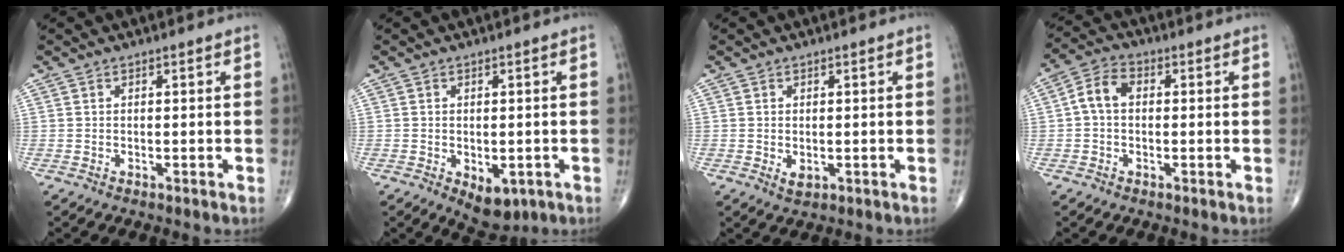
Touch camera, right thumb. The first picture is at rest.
{"total": 5.6, "force": [-1.8, 3.3, 4.2], "torque": [-0.046, -0.001, -0.012]}
{"total": 1.9, "force": [-0.2, 1.2, 1.4], "torque": [-0.023, -0.005, -0.001]}
{"total": 5.5, "force": [0.1, 3.7, 4.0], "torque": [-0.072, 0.020, -0.006]}